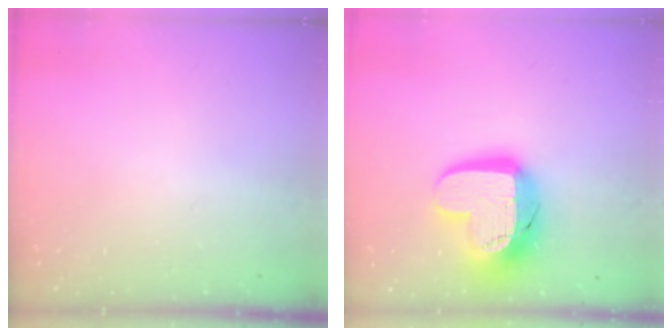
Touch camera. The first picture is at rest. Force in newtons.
{"total": 18.3, "press": 18.3, "slide": 1.2}